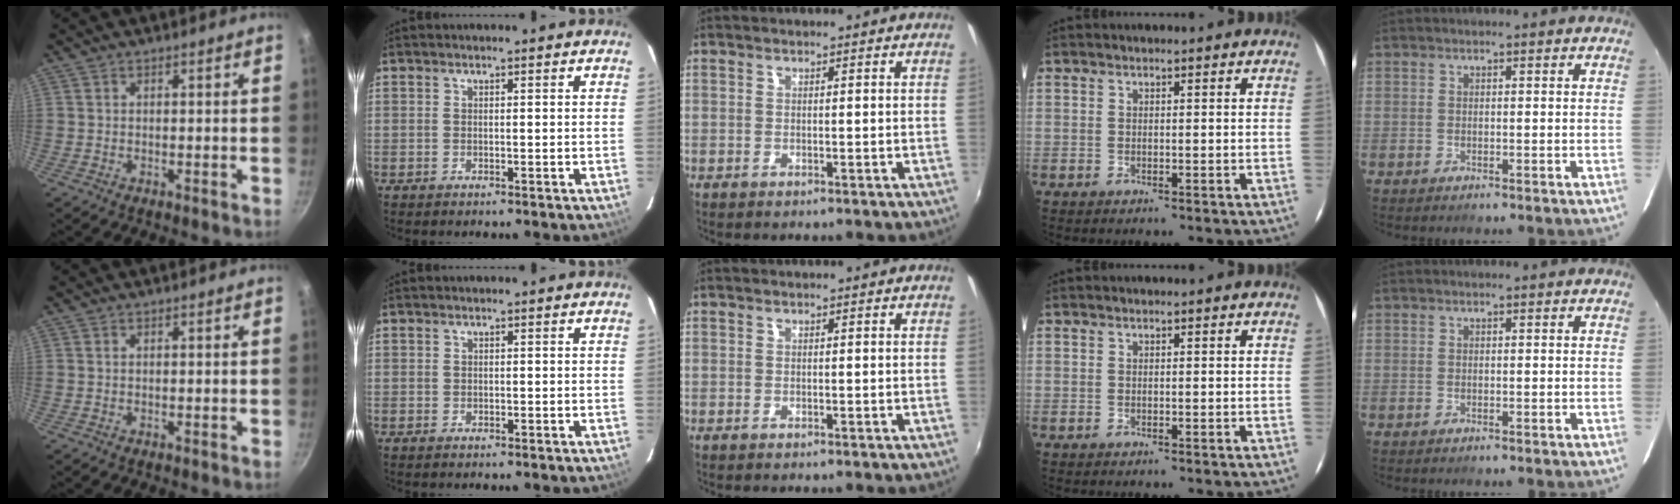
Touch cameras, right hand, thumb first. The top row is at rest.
{}